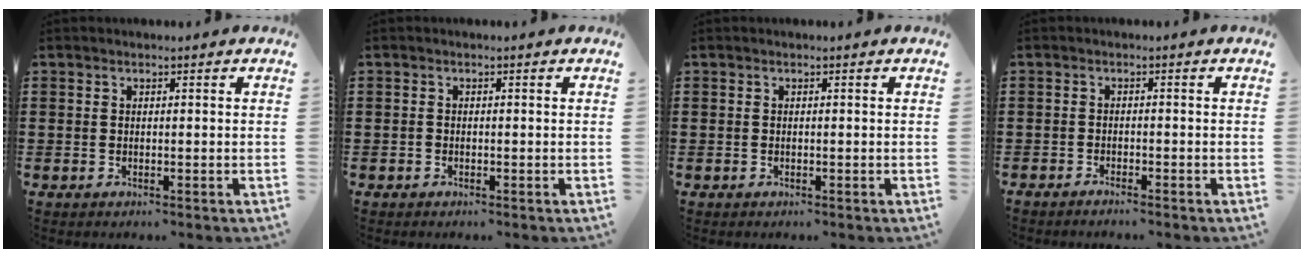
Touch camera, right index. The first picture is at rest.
{"total": 0.6, "force": [-0.4, 0.4, 0.2], "torque": [-0.004, 0.002, -0.008]}
{"total": 0.0}
{"total": 1.1, "force": [-1.1, -0.1, 0.0], "torque": [-0.003, 0.001, -0.023]}